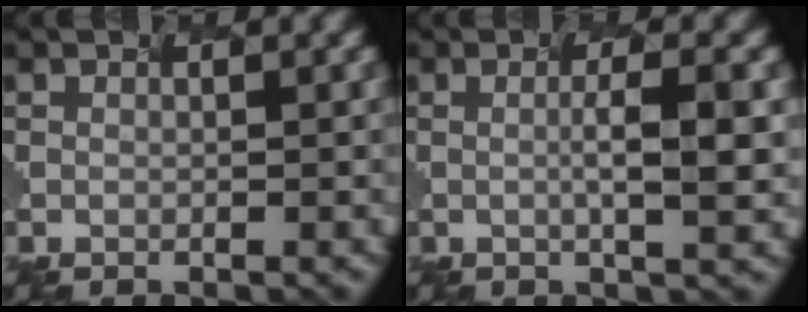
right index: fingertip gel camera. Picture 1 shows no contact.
{"total": 3.2, "force": [-0.3, 0.4, 3.2], "torque": [-0.050, 0.004, 0.003]}